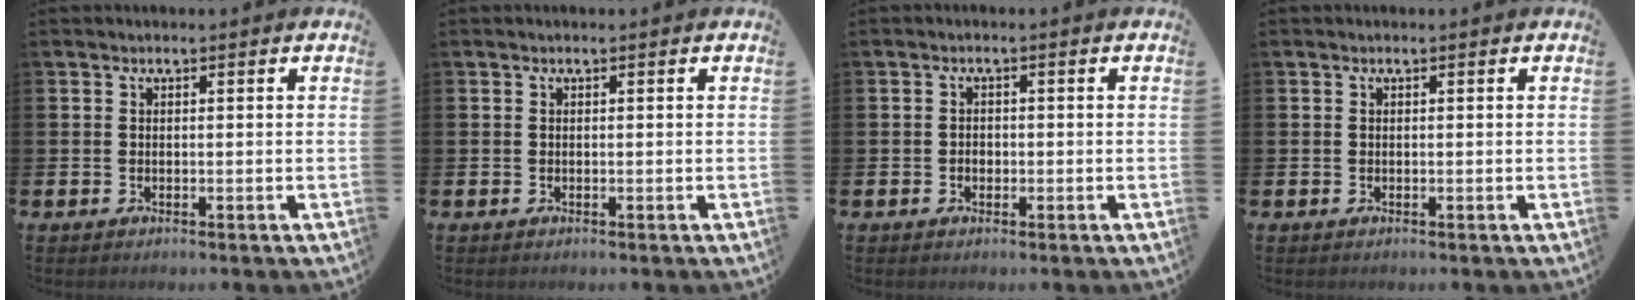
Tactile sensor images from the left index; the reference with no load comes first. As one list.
[{"total": 0.0}, {"total": 1.1, "force": [-0.4, 1.0, 0.5], "torque": [-0.008, 0.003, -0.010]}, {"total": 0.0}]